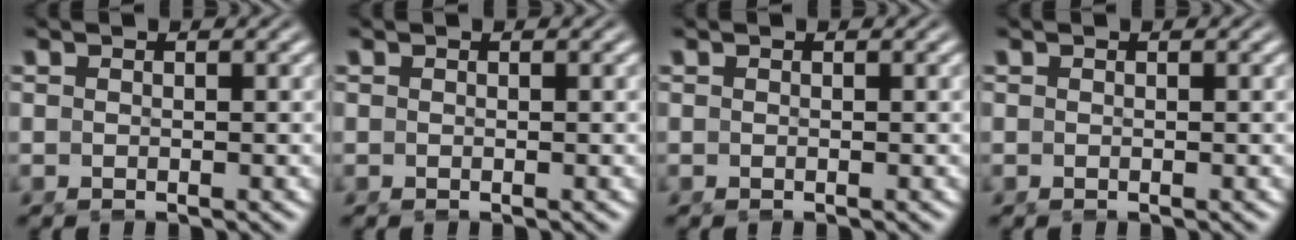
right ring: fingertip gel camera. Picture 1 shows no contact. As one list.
[{"total": 0.0}, {"total": 0.0}, {"total": 0.0}]